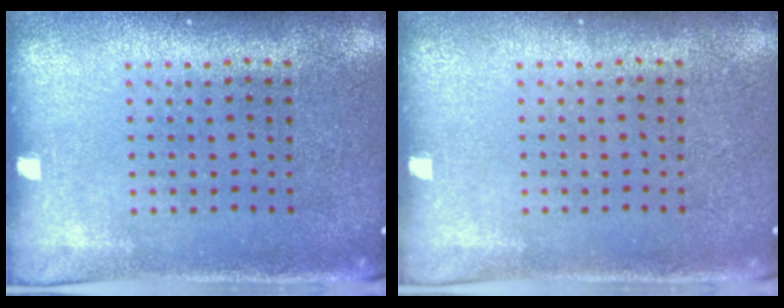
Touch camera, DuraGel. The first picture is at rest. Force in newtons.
{"total": 0.0}